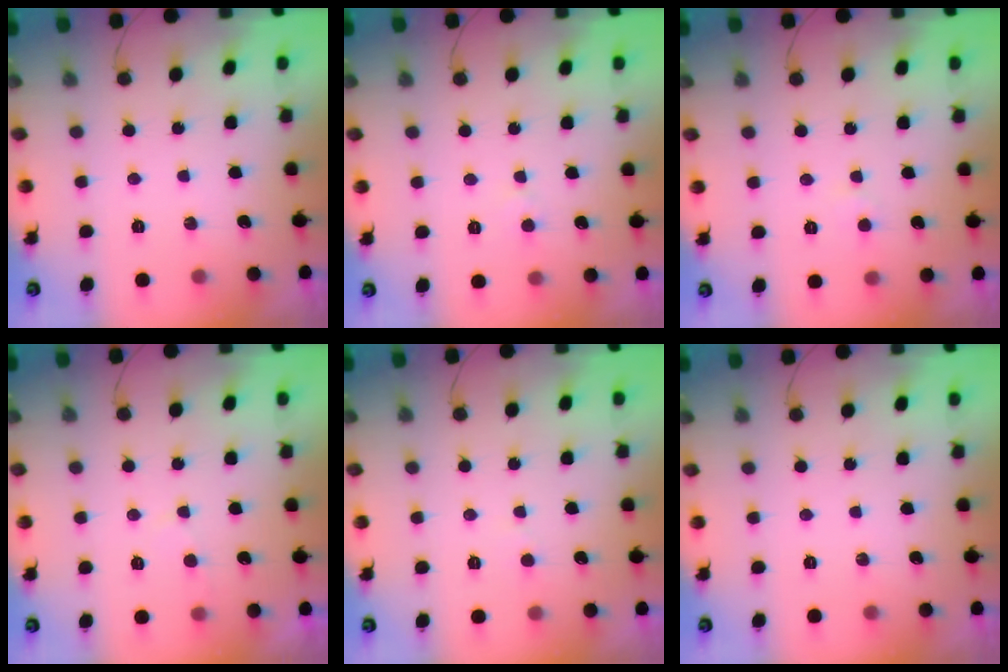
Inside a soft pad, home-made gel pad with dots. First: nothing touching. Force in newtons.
{"total": 2.6, "press": 2.6, "slide": 0.2}
{"total": 2.8, "press": 2.8, "slide": 0.3}
{"total": 2.3, "press": 2.3, "slide": 0.3}
{"total": 3.0, "press": 3.0, "slide": 0.4}
{"total": 0.0}